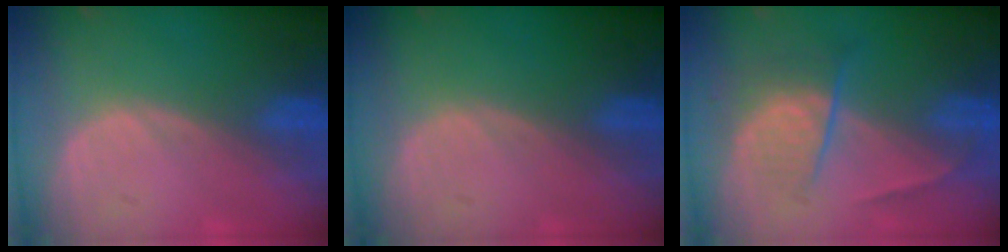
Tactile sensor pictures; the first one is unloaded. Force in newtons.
{"total": 0.0}
{"total": 6.8, "press": 5.9, "slide": 3.4}